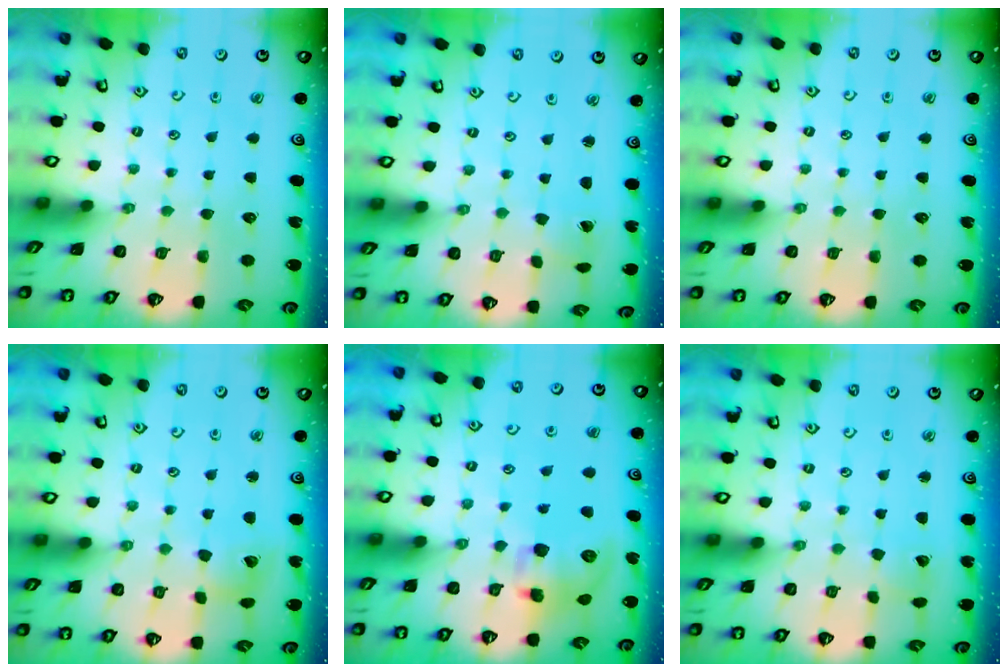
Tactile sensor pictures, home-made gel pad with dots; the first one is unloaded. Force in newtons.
{"total": 0.6, "press": 0.5, "slide": 0.2}
{"total": 0.0}
{"total": 7.4, "press": 7.4, "slide": 1.0}
{"total": 10.9, "press": 10.7, "slide": 2.0}
{"total": 2.5, "press": 2.4, "slide": 0.3}